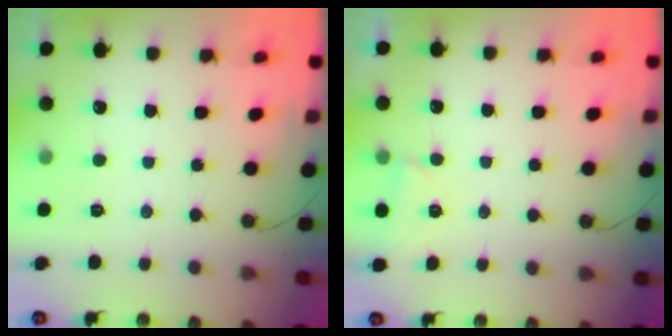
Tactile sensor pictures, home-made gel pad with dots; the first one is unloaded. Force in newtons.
{"total": 2.1, "press": 1.9, "slide": 0.9}